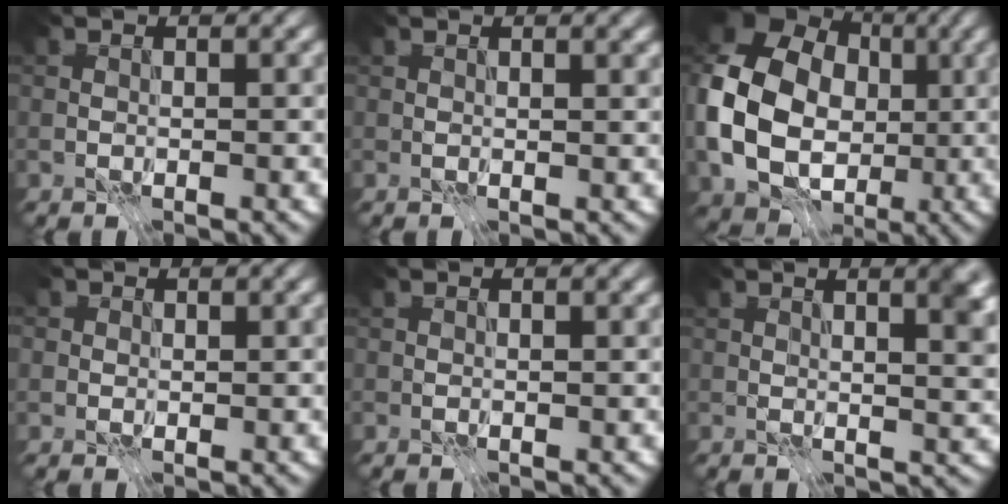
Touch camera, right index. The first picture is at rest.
{"total": 0.9, "force": [0.5, 0.2, 0.7], "torque": [-0.011, 0.000, 0.012]}
{"total": 13.1, "force": [-0.8, 10.1, 8.2], "torque": [-0.180, -0.001, -0.021]}
{"total": 1.6, "force": [0.9, 1.3, 0.4], "torque": [0.000, 0.003, 0.012]}
{"total": 0.0}
{"total": 3.8, "force": [1.9, 0.7, 3.2], "torque": [-0.036, 0.002, 0.031]}